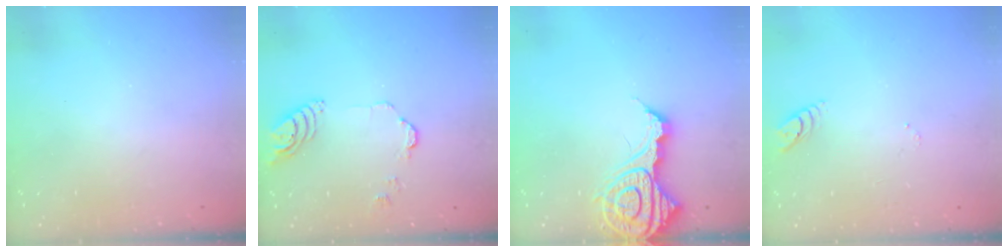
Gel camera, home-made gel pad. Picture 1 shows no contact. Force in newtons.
{"total": 7.3, "press": 7.3, "slide": 0.6}
{"total": 15.0, "press": 14.9, "slide": 1.5}
{"total": 3.0, "press": 3.0, "slide": 0.3}